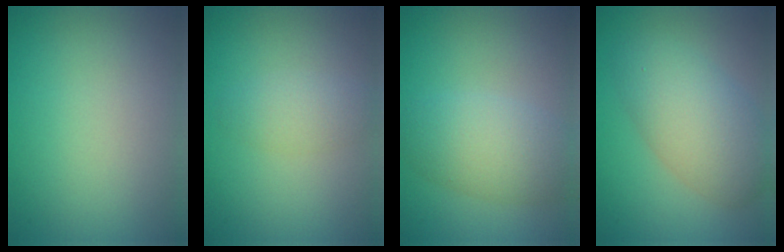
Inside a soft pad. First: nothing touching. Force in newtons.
{"total": 2.0, "press": 2.0, "slide": 0.2}
{"total": 4.7, "press": 4.7, "slide": 0.1}
{"total": 6.0, "press": 6.0, "slide": 0.1}